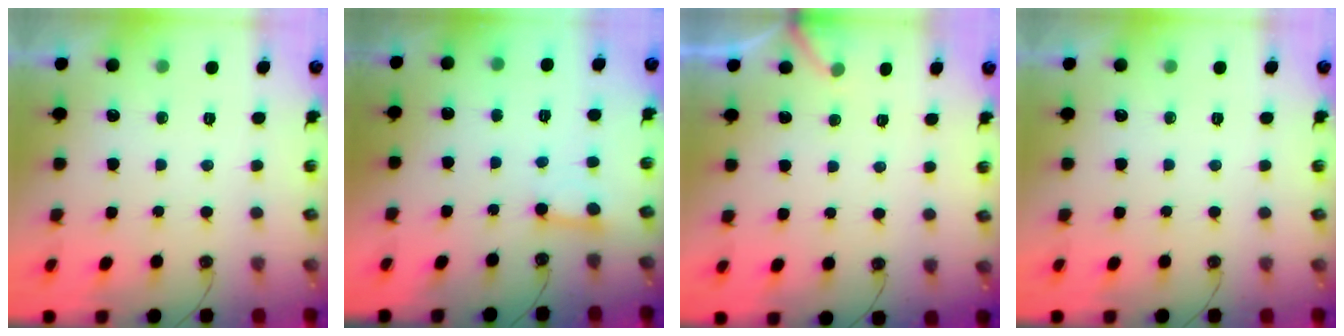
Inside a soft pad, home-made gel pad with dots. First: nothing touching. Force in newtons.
{"total": 2.6, "press": 2.5, "slide": 0.3}
{"total": 2.8, "press": 2.8, "slide": 0.3}
{"total": 0.0}